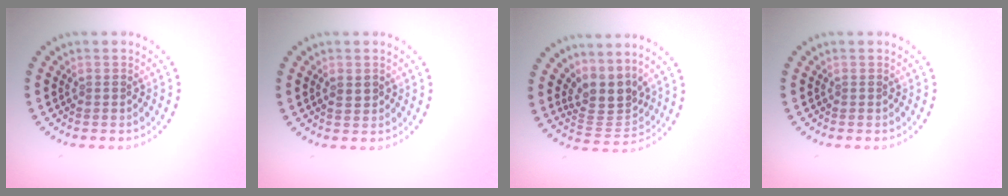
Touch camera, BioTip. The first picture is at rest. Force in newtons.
{"total": 0.8, "press": 0.8, "slide": 0.3}
{"total": 3.6, "press": 2.7, "slide": 2.4}
{"total": 0.0}